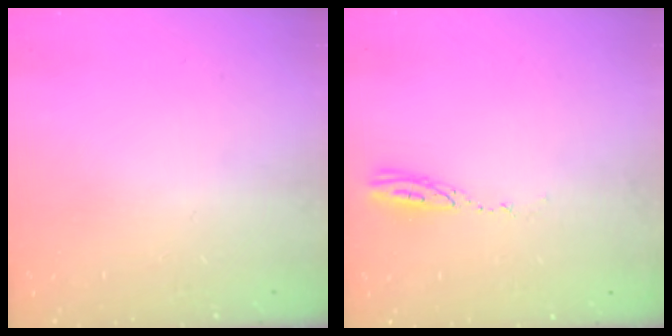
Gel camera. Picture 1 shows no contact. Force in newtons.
{"total": 3.7, "press": 3.6, "slide": 0.3}